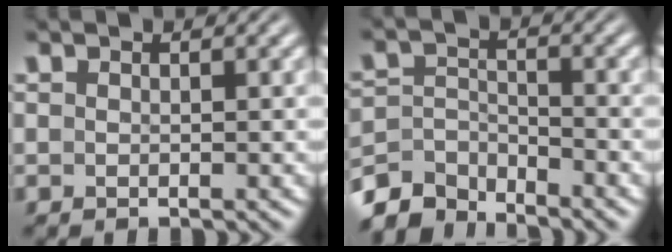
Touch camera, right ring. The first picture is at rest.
{"total": 5.3, "force": [-4.2, 2.6, 1.9], "torque": [-0.043, -0.026, -0.065]}